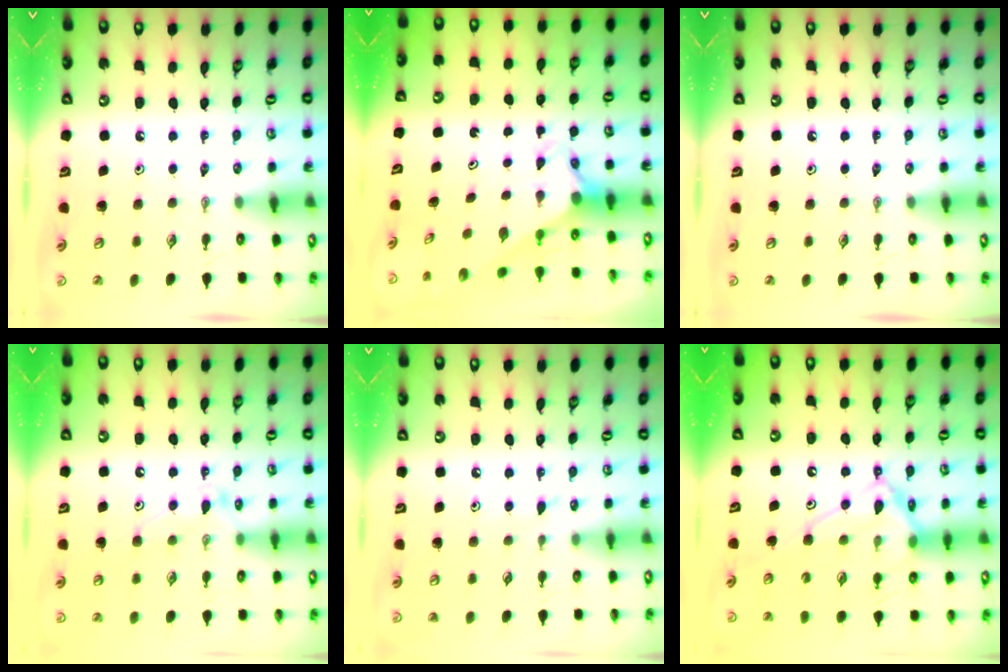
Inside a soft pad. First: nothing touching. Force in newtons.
{"total": 2.6, "press": 2.6, "slide": 0.2}
{"total": 0.0}
{"total": 11.2, "press": 11.1, "slide": 1.0}
{"total": 5.4, "press": 5.3, "slide": 0.6}
{"total": 16.0, "press": 15.9, "slide": 1.5}